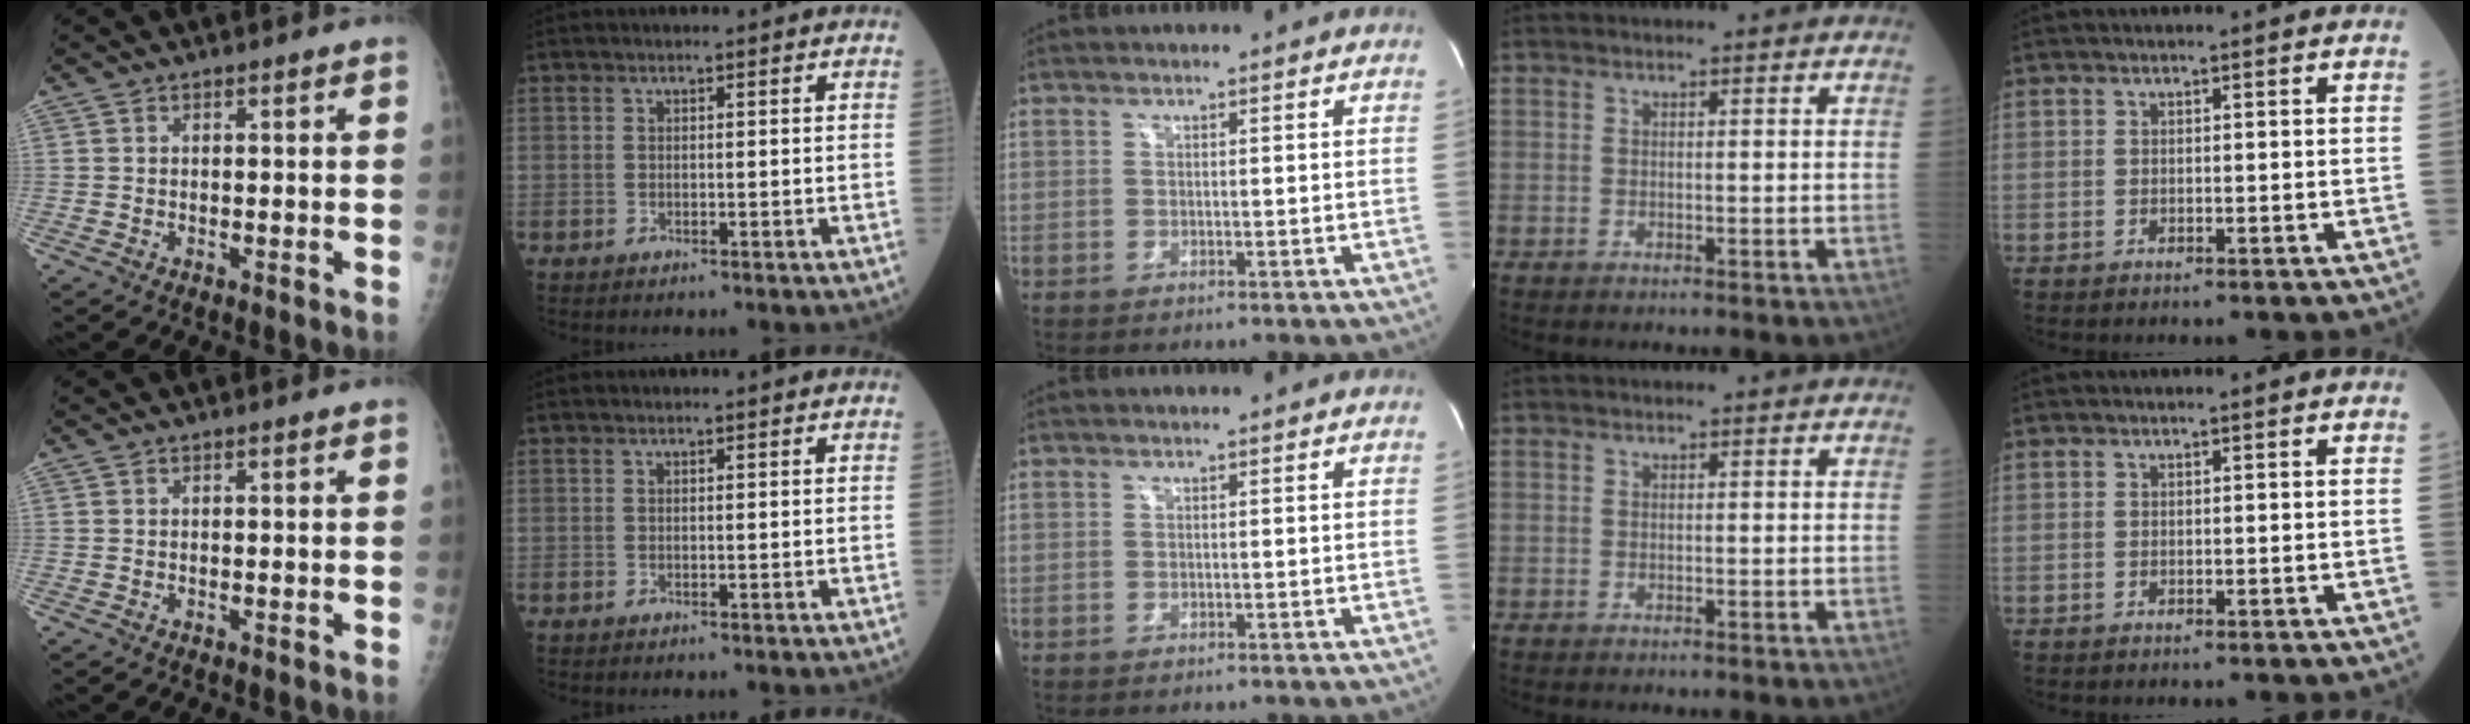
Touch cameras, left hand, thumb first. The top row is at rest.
{}